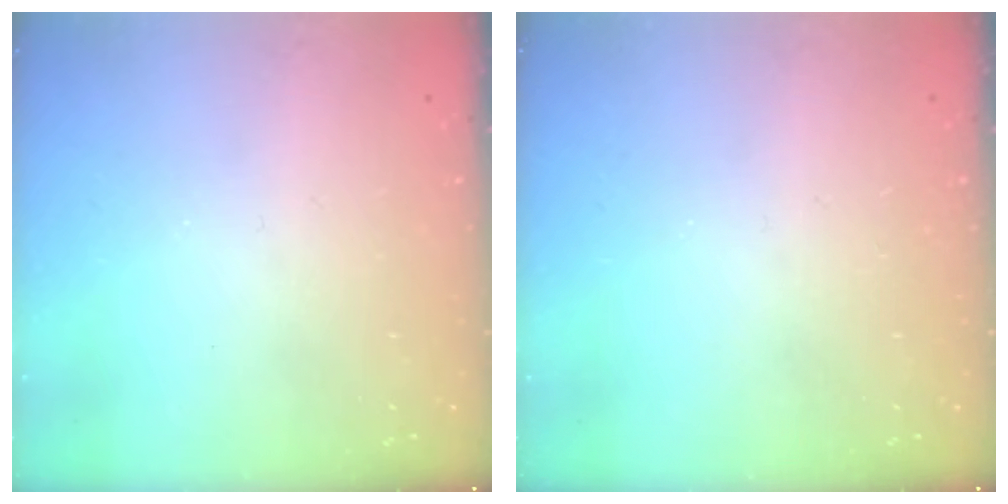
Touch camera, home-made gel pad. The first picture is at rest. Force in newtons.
{"total": 0.0}